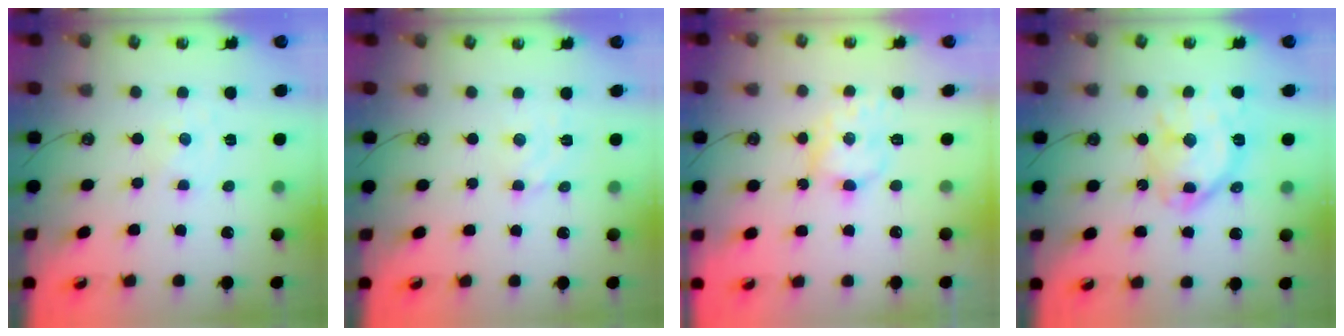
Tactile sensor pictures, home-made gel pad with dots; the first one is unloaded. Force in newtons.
{"total": 4.0, "press": 4.0, "slide": 0.7}
{"total": 9.9, "press": 9.9, "slide": 0.3}
{"total": 15.5, "press": 15.4, "slide": 1.7}